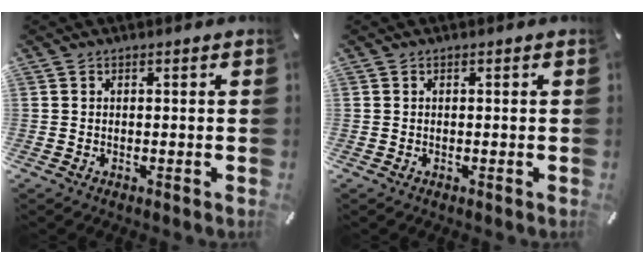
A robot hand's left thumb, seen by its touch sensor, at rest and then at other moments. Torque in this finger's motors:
{"motor_torque": [-0.02, 0.03, -0.01, 0.00, 0.04]}